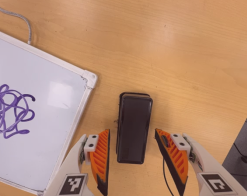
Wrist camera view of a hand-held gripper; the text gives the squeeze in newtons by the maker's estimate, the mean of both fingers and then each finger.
{"total": 0.0}